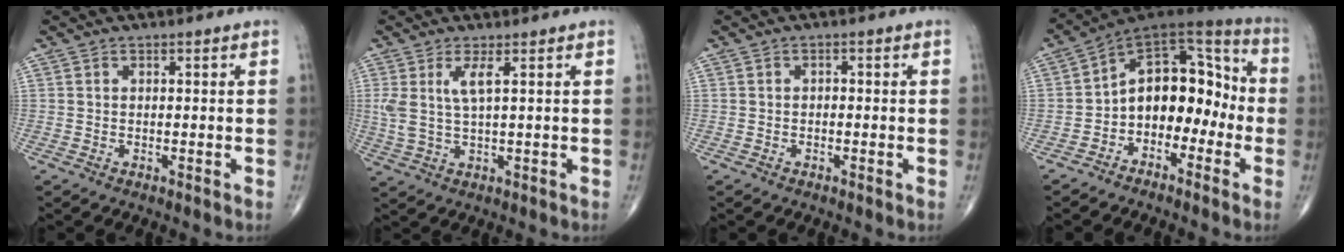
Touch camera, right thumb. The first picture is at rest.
{"total": 4.9, "force": [1.6, 0.9, 4.5], "torque": [-0.116, -0.009, 0.040]}
{"total": 0.8, "force": [-0.2, 0.6, 0.6], "torque": [-0.003, 0.003, -0.007]}
{"total": 14.5, "force": [-2.9, 9.7, 10.5], "torque": [-0.110, 0.071, -0.060]}